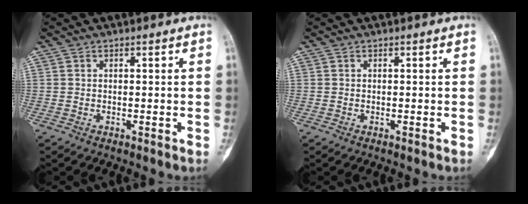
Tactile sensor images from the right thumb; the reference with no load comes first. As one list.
[{"total": 0.0}]